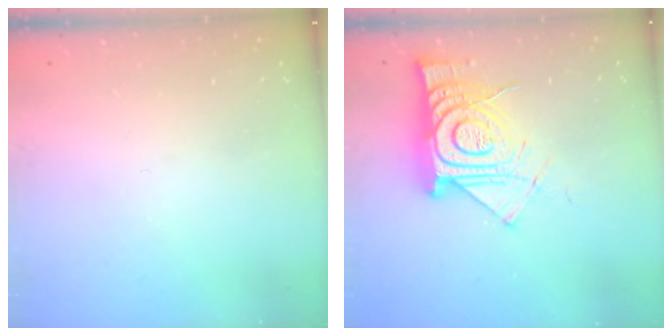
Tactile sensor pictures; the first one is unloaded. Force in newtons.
{"total": 16.8, "press": 16.7, "slide": 1.5}